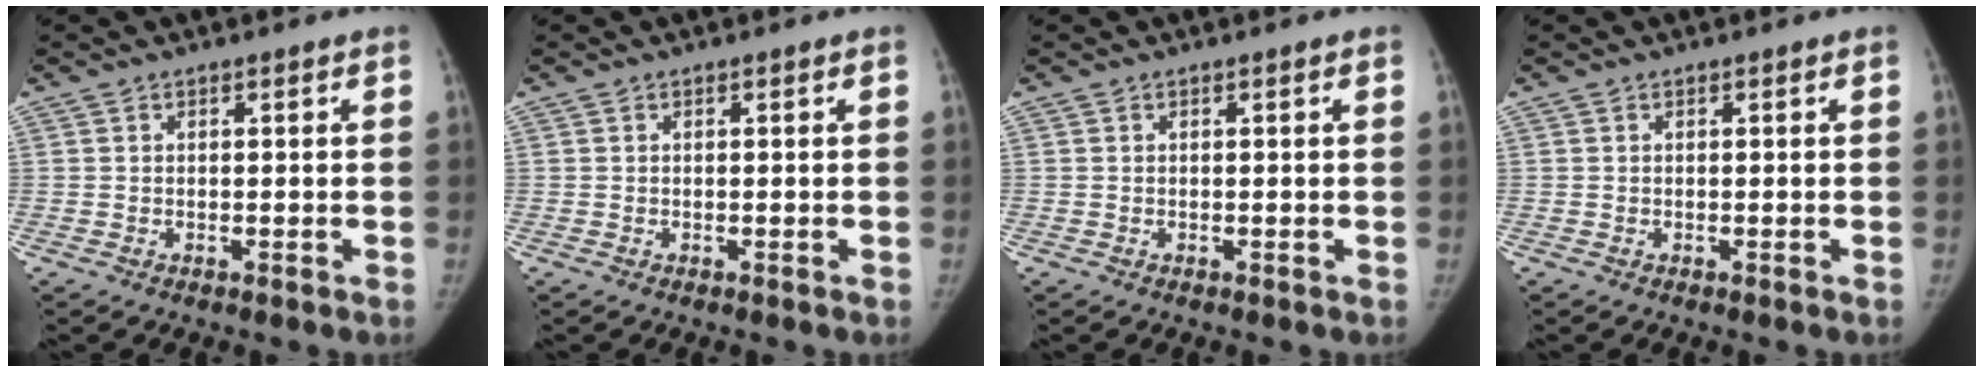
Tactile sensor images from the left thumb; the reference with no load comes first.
{"total": 0.0}
{"total": 0.0}
{"total": 0.0}